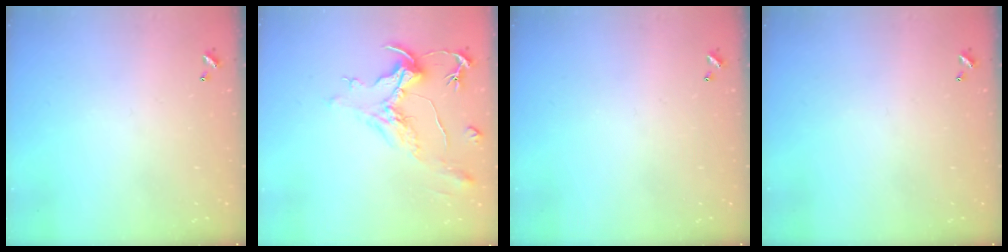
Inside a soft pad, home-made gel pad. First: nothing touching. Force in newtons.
{"total": 2.2, "press": 1.7, "slide": 1.3}
{"total": 0.0}
{"total": 0.0}